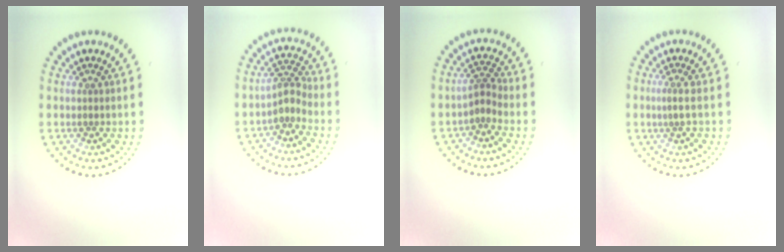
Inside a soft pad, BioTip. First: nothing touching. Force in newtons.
{"total": 2.3, "press": 1.7, "slide": 1.6}
{"total": 1.8, "press": 1.1, "slide": 1.4}
{"total": 1.0, "press": 0.5, "slide": 0.9}